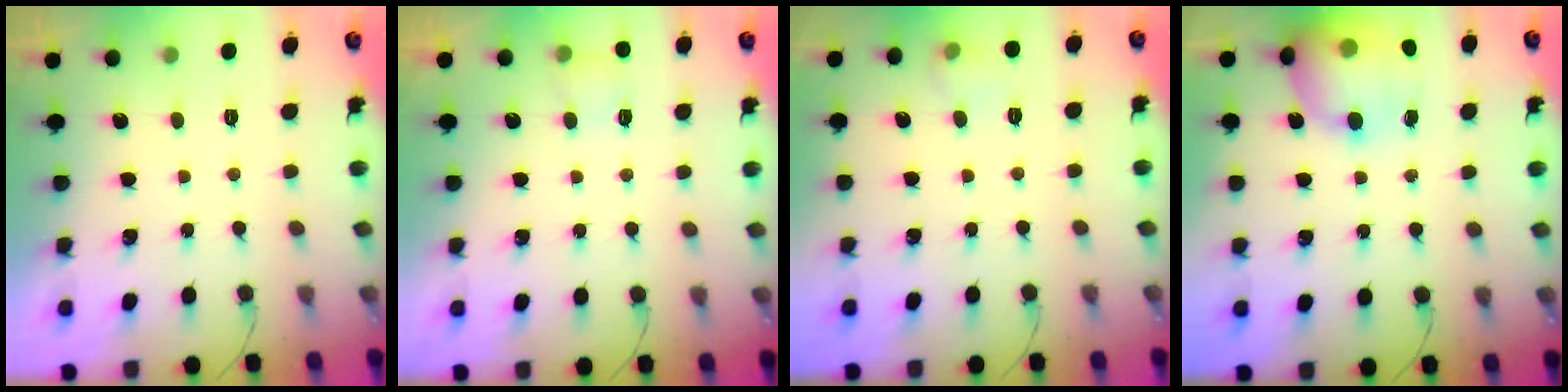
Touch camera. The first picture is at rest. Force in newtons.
{"total": 3.8, "press": 3.6, "slide": 1.1}
{"total": 5.5, "press": 4.9, "slide": 2.4}
{"total": 19.2, "press": 18.9, "slide": 3.4}